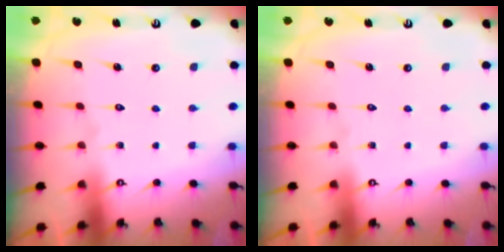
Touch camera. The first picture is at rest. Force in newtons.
{"total": 0.0}